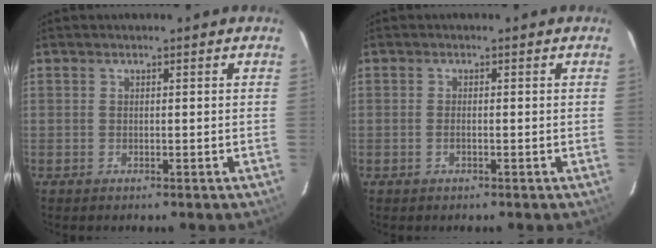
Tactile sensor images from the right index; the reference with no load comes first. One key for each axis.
{"total": 1.0, "fx": -0.3, "fy": 0.4, "fz": 0.8, "tx": -0.019, "ty": 0.000, "tz": -0.007}